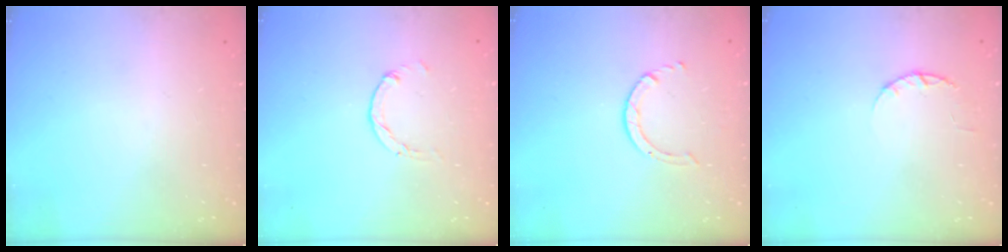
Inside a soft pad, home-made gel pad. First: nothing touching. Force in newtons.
{"total": 1.5, "press": 1.5, "slide": 0.2}
{"total": 2.5, "press": 2.4, "slide": 0.3}
{"total": 2.4, "press": 2.3, "slide": 0.4}